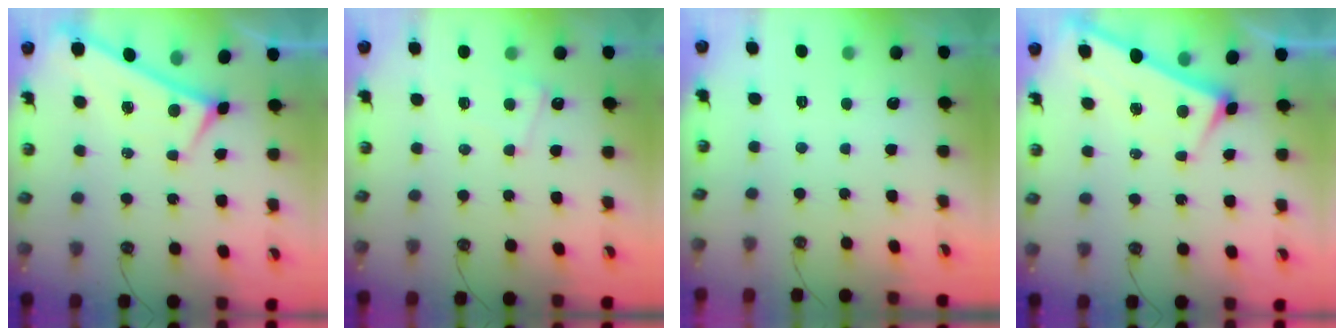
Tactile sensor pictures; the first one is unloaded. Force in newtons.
{"total": 0.5, "press": 0.1, "slide": 0.5}
{"total": 0.0}
{"total": 2.6, "press": 2.6, "slide": 0.2}